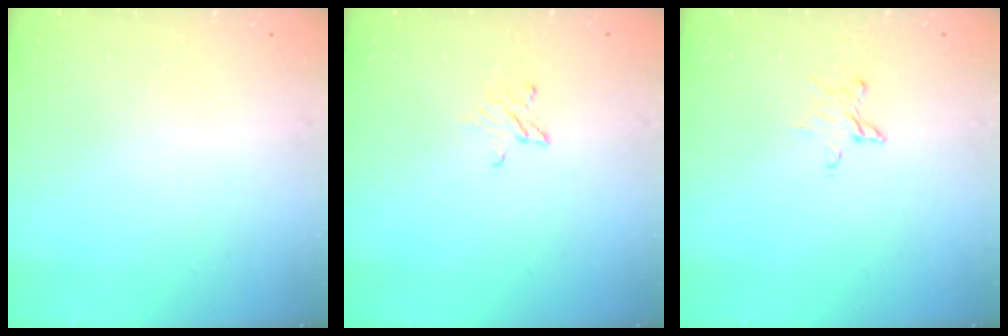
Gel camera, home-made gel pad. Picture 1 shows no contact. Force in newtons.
{"total": 3.5, "press": 3.5, "slide": 0.3}
{"total": 4.5, "press": 4.5, "slide": 0.3}